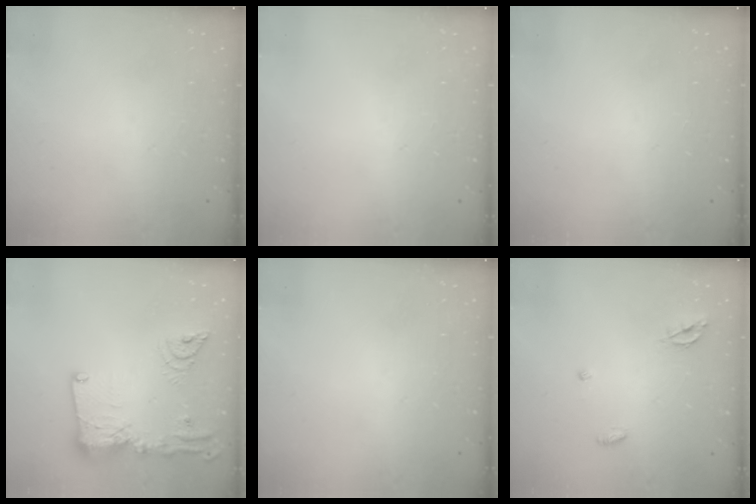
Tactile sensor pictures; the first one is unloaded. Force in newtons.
{"total": 0.0}
{"total": 0.0}
{"total": 20.1, "press": 19.9, "slide": 2.3}
{"total": 0.0}
{"total": 5.0, "press": 5.0, "slide": 0.5}